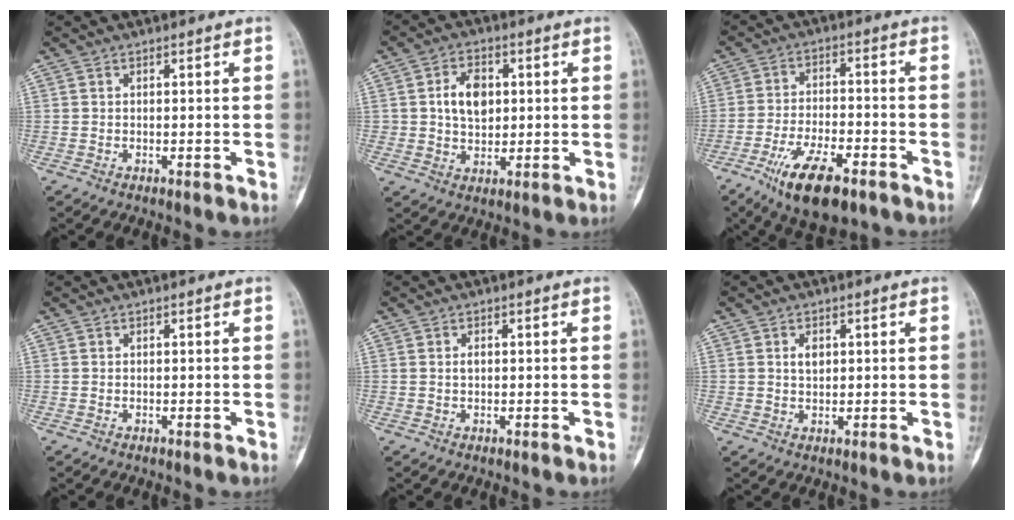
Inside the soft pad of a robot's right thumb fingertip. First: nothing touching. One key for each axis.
{"total": 7.8, "fx": 1.4, "fy": 5.6, "fz": 5.2, "tx": -0.057, "ty": -0.001, "tz": 0.026}
{"total": 13.2, "fx": -7.6, "fy": 4.9, "fz": 9.6, "tx": -0.165, "ty": 0.027, "tz": -0.125}
{"total": 0.0}
{"total": 0.9, "fx": 0.1, "fy": 0.6, "fz": 0.7, "tx": -0.010, "ty": 0.001, "tz": 0.002}
{"total": 2.6, "fx": 0.8, "fy": 1.9, "fz": 1.7, "tx": -0.016, "ty": -0.001, "tz": 0.013}